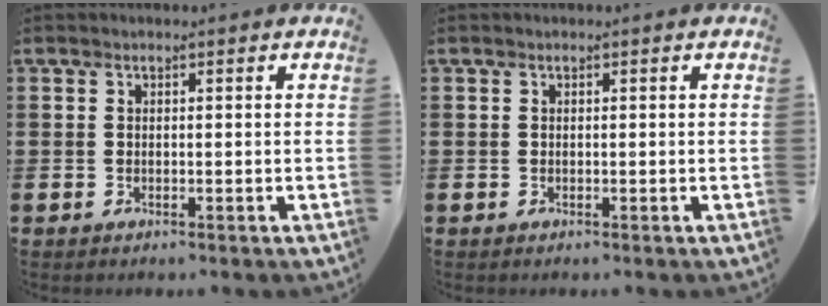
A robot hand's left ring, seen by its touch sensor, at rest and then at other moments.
{"total": 0.0}